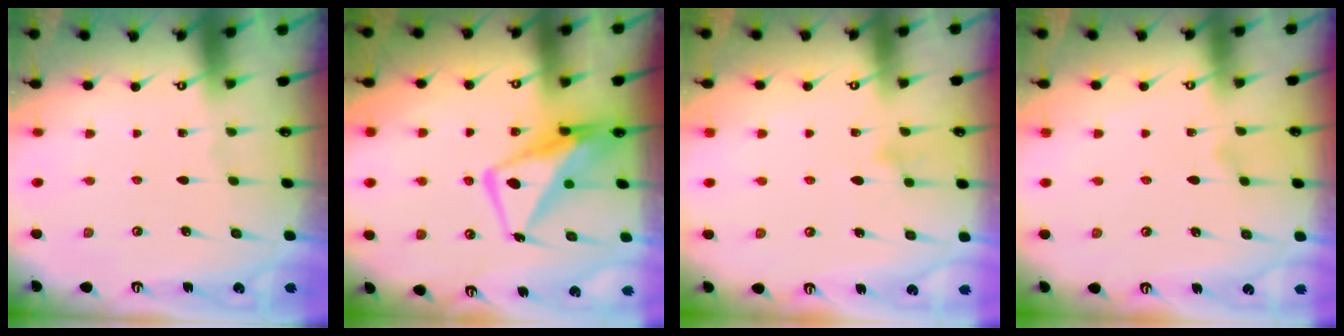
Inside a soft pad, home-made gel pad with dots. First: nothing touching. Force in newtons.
{"total": 11.9, "press": 11.8, "slide": 1.3}
{"total": 9.5, "press": 9.5, "slide": 0.4}
{"total": 6.2, "press": 6.2, "slide": 0.3}